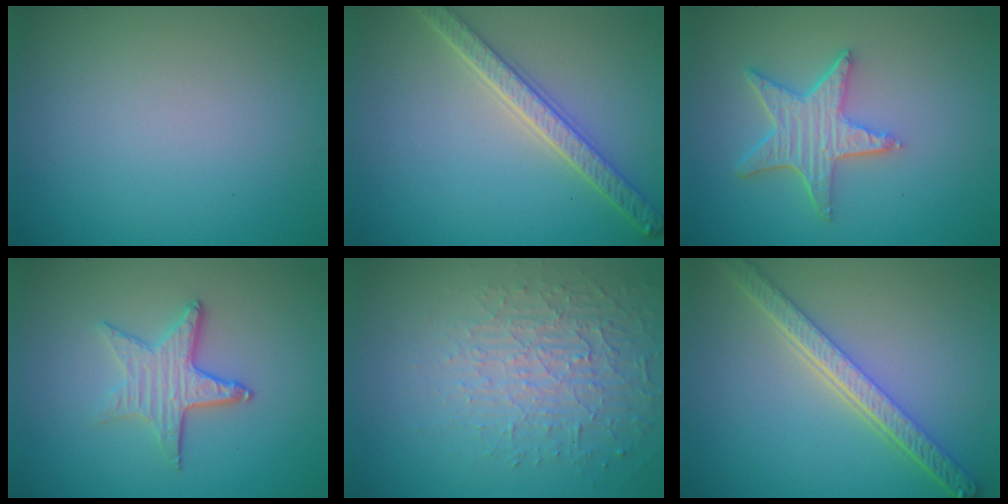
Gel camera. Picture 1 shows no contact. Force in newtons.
{"total": 4.2, "press": 3.5, "slide": 2.3}
{"total": 4.8, "press": 3.9, "slide": 2.8}
{"total": 3.6, "press": 2.8, "slide": 2.2}
{"total": 3.7, "press": 3.2, "slide": 1.9}
{"total": 5.1, "press": 4.0, "slide": 3.2}